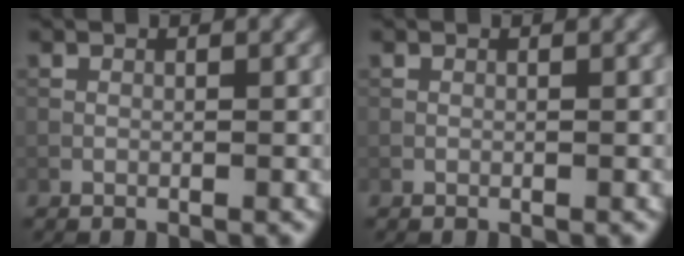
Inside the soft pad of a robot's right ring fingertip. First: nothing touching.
{"total": 0.0}